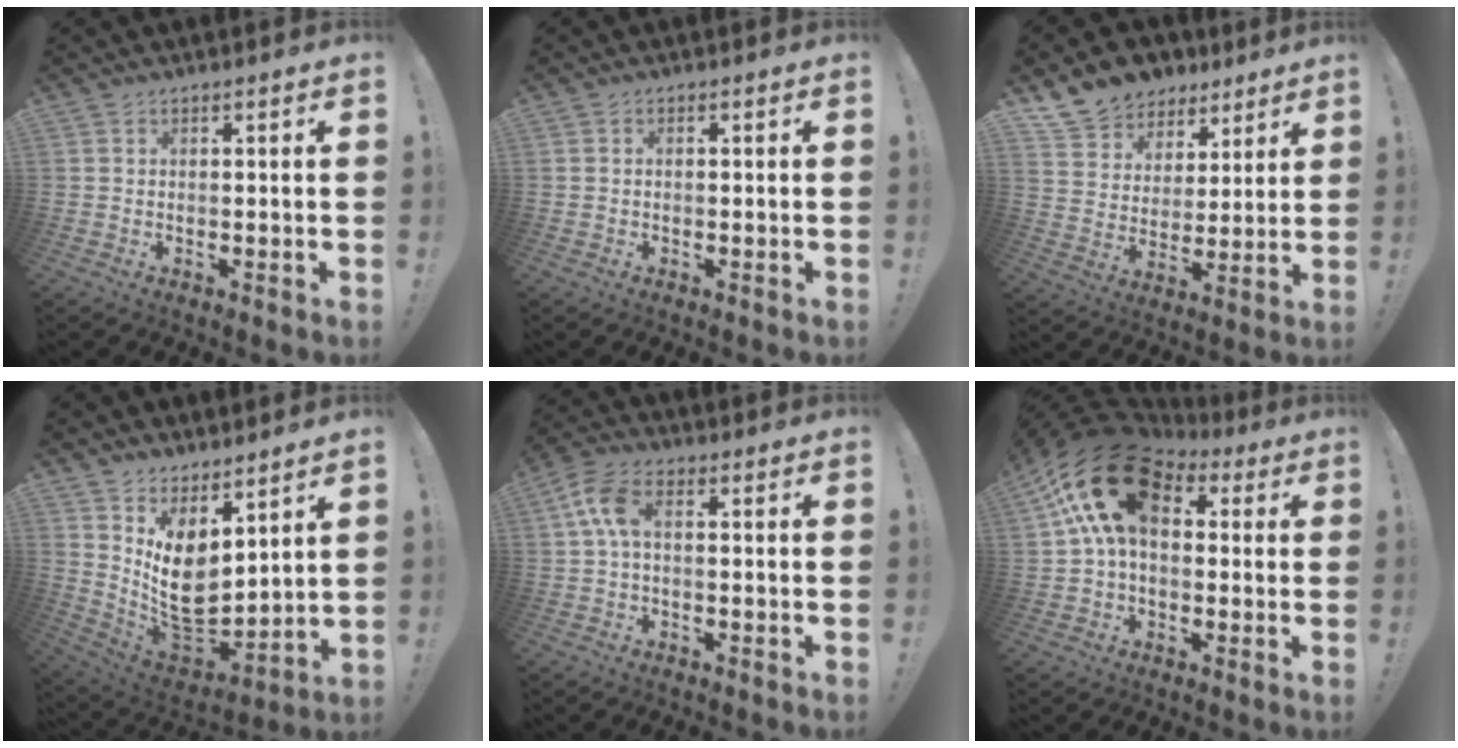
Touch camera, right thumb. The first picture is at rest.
{"total": 0.6, "force": [-0.4, 0.2, 0.3], "torque": [-0.006, 0.002, -0.007]}
{"total": 11.7, "force": [8.4, 7.7, 2.4], "torque": [-0.044, -0.064, 0.164]}
{"total": 12.1, "force": [4.0, 8.1, 8.0], "torque": [-0.132, -0.057, 0.082]}
{"total": 7.5, "force": [1.0, 3.9, 6.4], "torque": [-0.137, 0.006, 0.021]}
{"total": 20.4, "force": [7.2, 12.3, 14.6], "torque": [-0.268, -0.015, 0.132]}